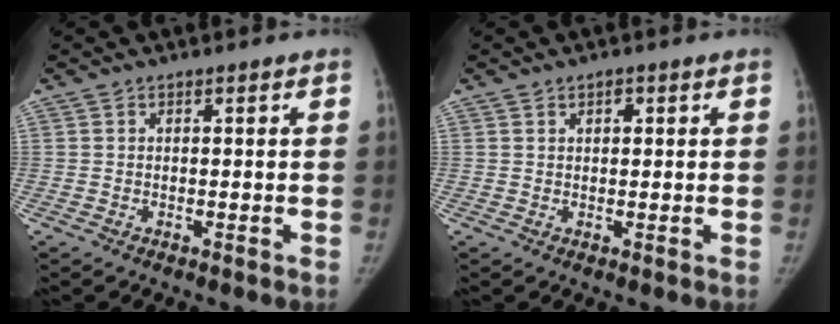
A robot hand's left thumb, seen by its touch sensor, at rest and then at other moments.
{"total": 1.7, "force": [0.8, 1.0, 1.1], "torque": [-0.010, -0.002, 0.014]}